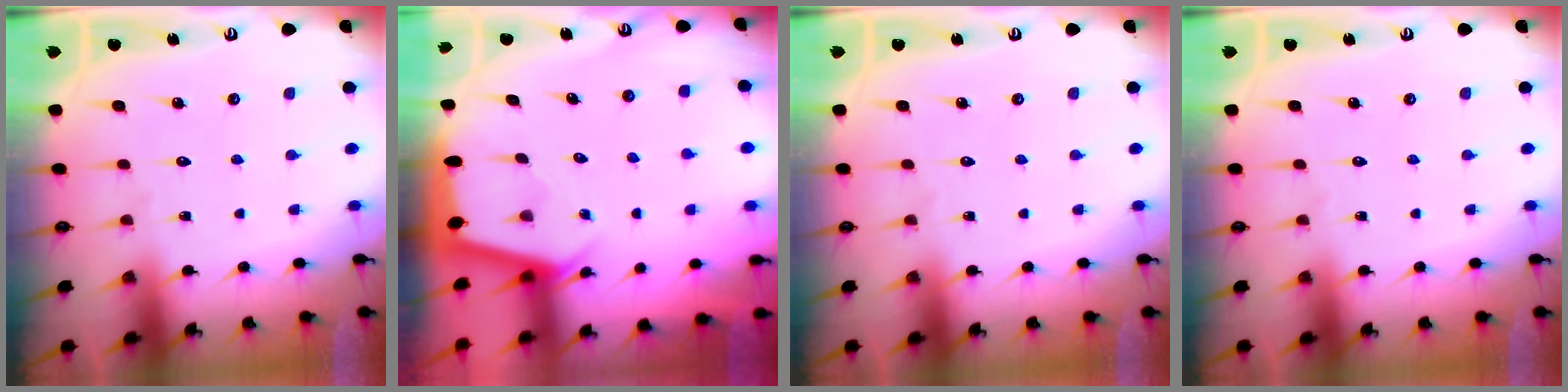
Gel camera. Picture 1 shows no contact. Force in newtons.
{"total": 2.3, "press": 2.3, "slide": 0.2}
{"total": 0.0}
{"total": 0.0}